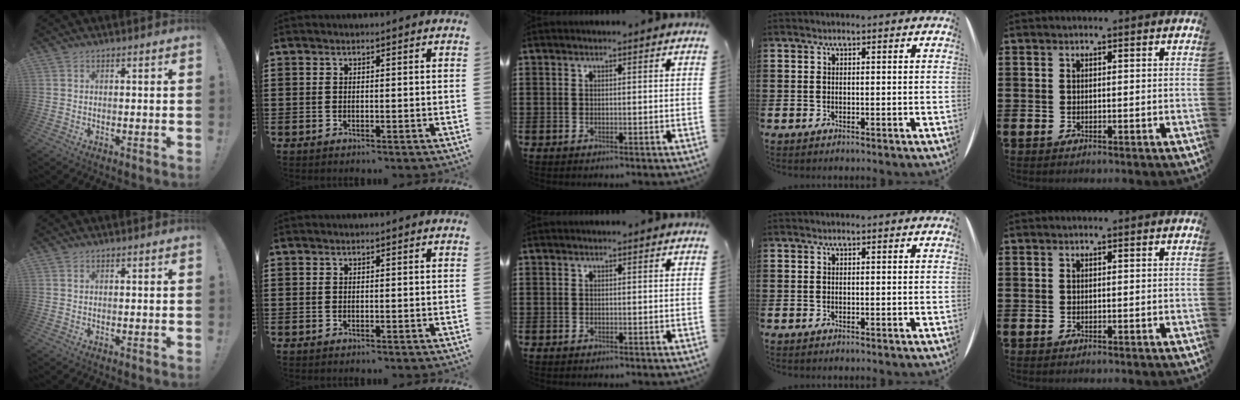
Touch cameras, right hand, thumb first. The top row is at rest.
{}